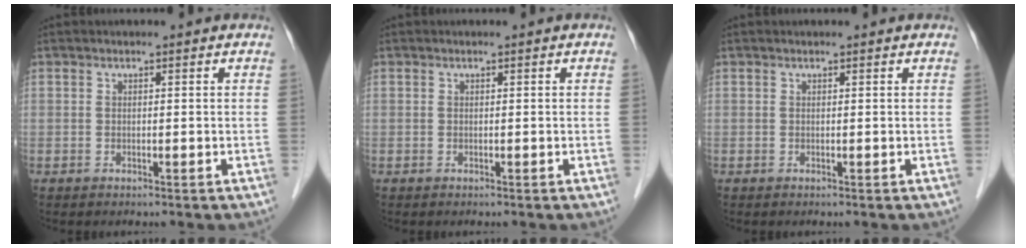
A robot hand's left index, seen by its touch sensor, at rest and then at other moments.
{"total": 0.0}
{"total": 0.6, "force": [0.5, 0.2, 0.3], "torque": [-0.009, 0.012, 0.006]}